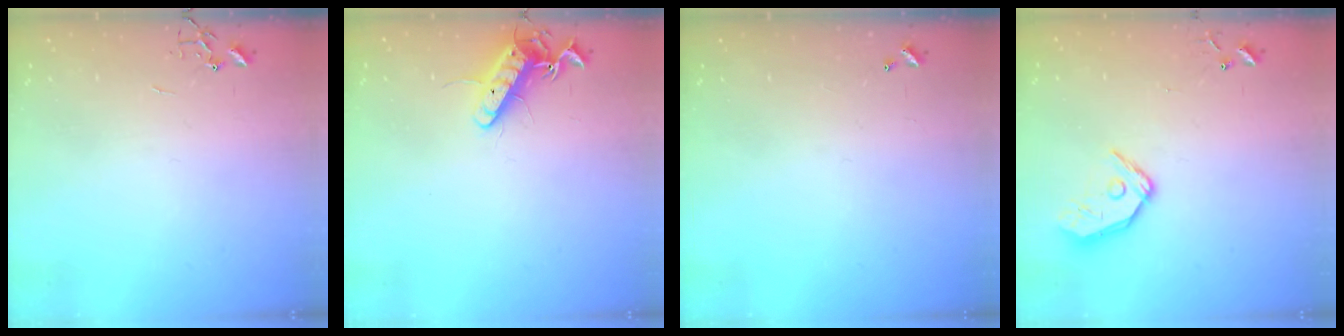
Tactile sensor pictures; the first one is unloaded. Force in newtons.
{"total": 12.1, "press": 12.1, "slide": 0.9}
{"total": 0.0}
{"total": 11.3, "press": 11.1, "slide": 1.6}